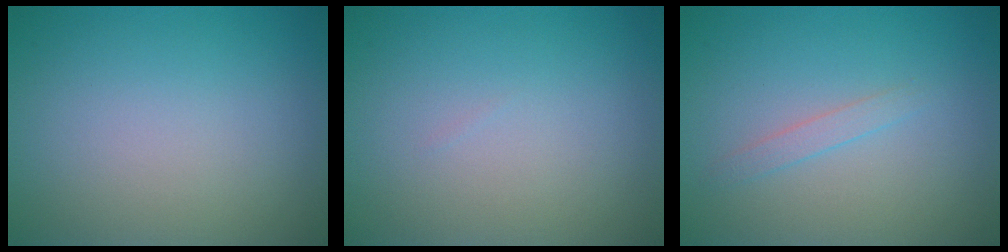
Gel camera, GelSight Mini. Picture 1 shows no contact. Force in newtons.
{"total": 0.0}
{"total": 1.0, "press": 1.0, "slide": 0.0}